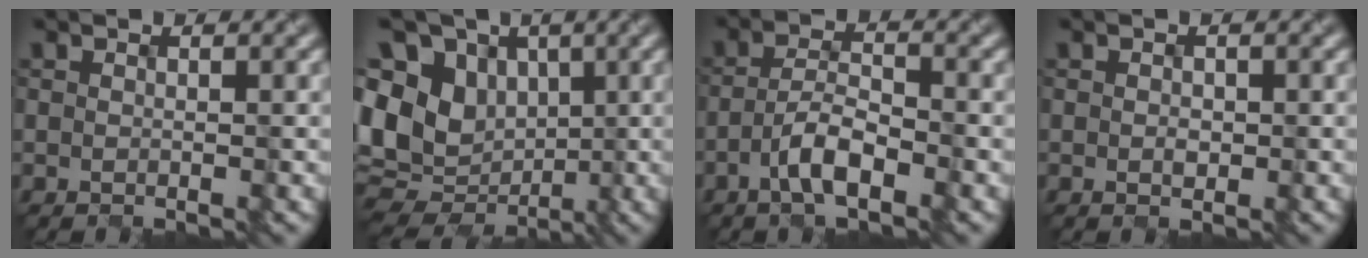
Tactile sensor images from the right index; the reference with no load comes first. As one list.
[{"total": 11.3, "force": [-0.7, 9.4, 6.2], "torque": [-0.141, 0.004, 0.013]}, {"total": 3.4, "force": [-2.8, 0.2, 1.9], "torque": [-0.055, -0.005, -0.035]}, {"total": 0.9, "force": [-0.9, -0.1, -0.1], "torque": [-0.012, -0.009, 0.014]}]